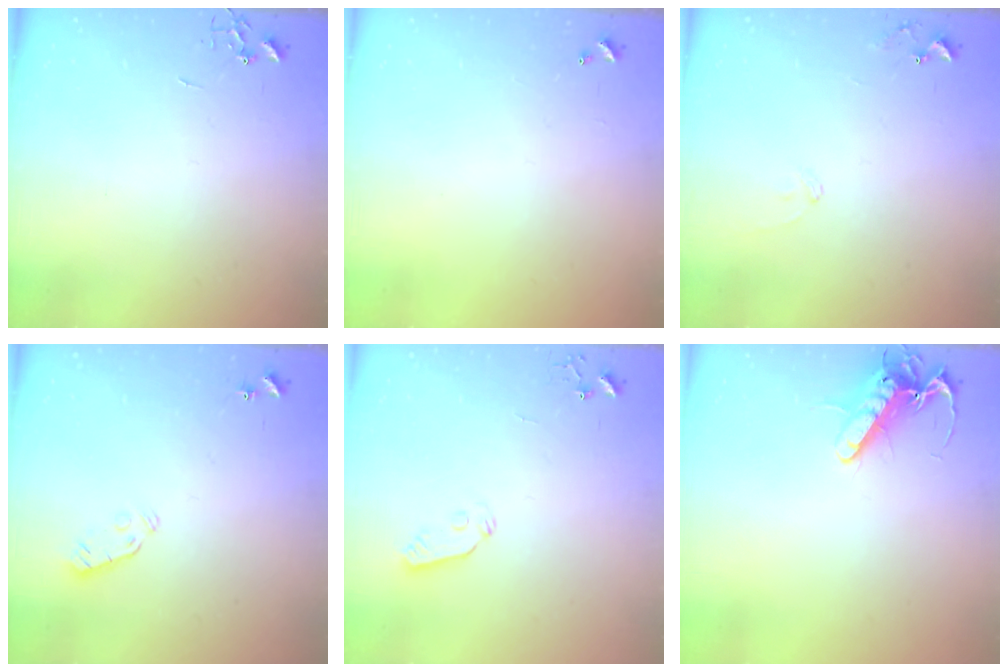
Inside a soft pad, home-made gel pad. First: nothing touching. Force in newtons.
{"total": 0.0}
{"total": 7.8, "press": 7.7, "slide": 0.5}
{"total": 3.8, "press": 3.7, "slide": 0.8}
{"total": 3.8, "press": 3.7, "slide": 0.5}
{"total": 13.9, "press": 13.8, "slide": 1.7}